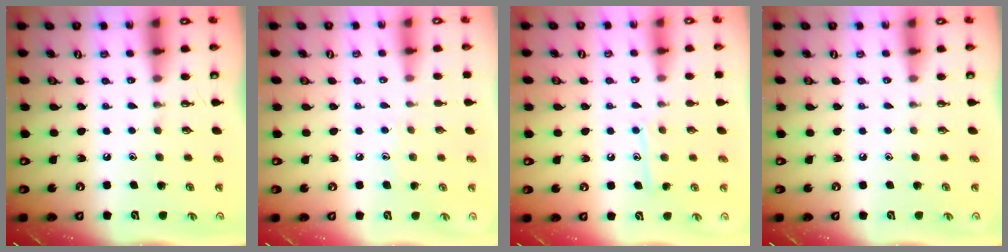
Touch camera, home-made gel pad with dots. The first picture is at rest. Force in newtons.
{"total": 4.4, "press": 4.4, "slide": 0.4}
{"total": 9.2, "press": 9.1, "slide": 0.7}
{"total": 0.0}